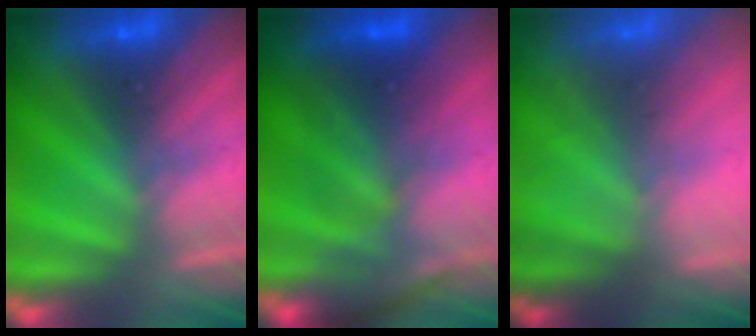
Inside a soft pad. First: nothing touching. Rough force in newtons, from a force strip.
{"total": 2.7}
{"total": 7.4}